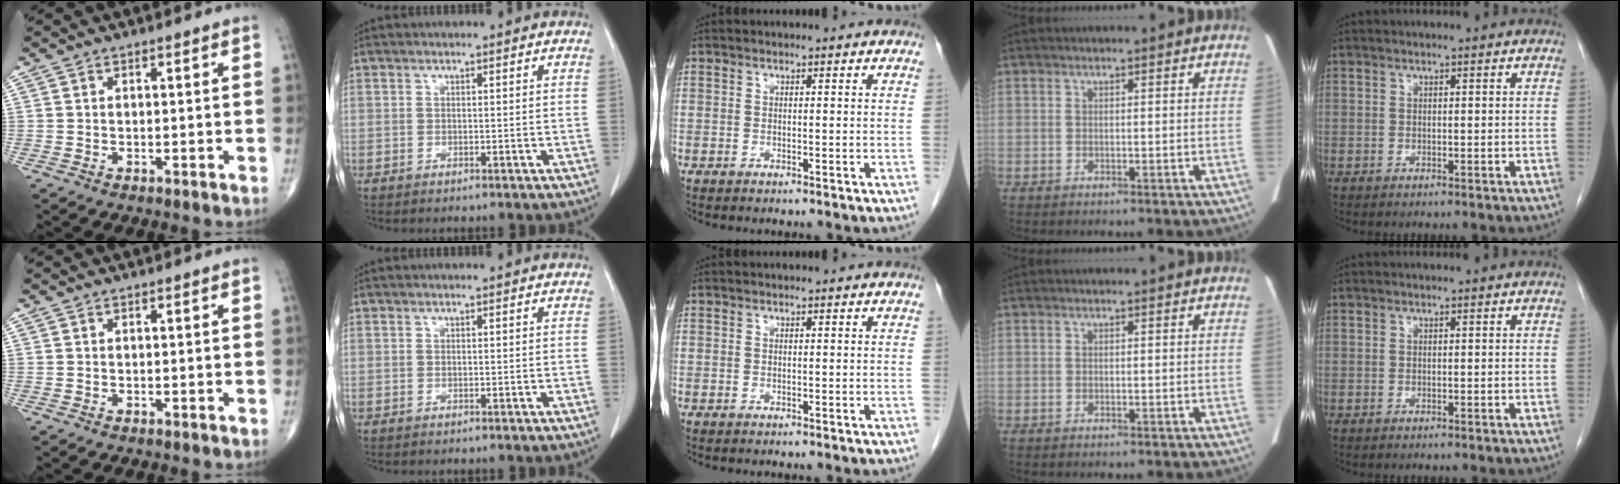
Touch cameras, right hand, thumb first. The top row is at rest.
{}